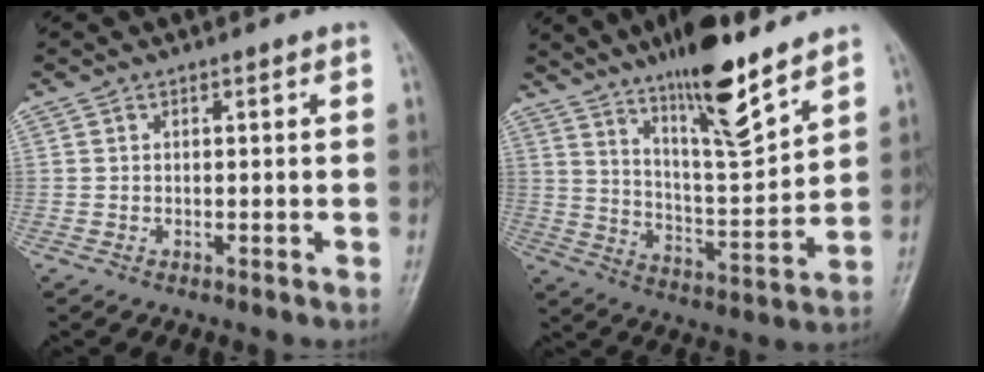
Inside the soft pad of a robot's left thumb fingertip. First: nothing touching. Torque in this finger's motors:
{"motor_torque": [2.21, 0.61, 1.52, -1.25, 0.38]}